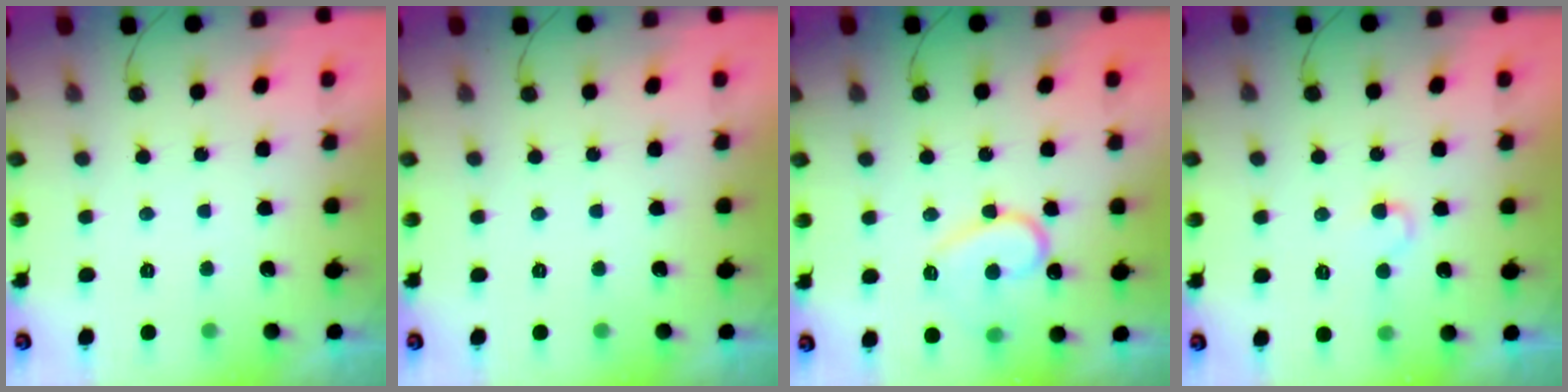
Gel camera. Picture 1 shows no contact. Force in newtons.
{"total": 0.0}
{"total": 13.0, "press": 12.9, "slide": 1.0}
{"total": 4.0, "press": 3.9, "slide": 0.4}